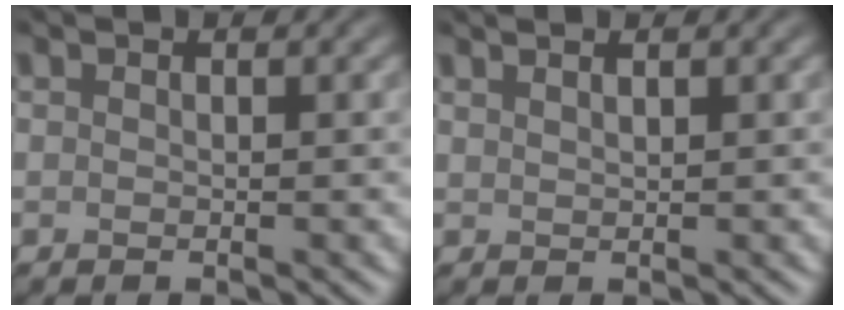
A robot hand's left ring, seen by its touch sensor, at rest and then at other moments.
{"total": 1.0, "force": [0.8, 0.3, 0.5], "torque": [0.001, 0.007, 0.007]}